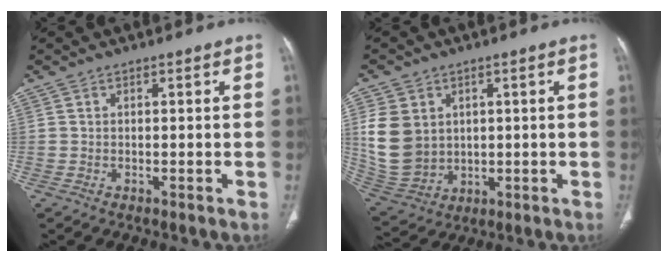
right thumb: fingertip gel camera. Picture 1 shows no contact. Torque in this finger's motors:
{"motor_torque": [0.16, 0.21, 0.16, 0.25, 0.10]}